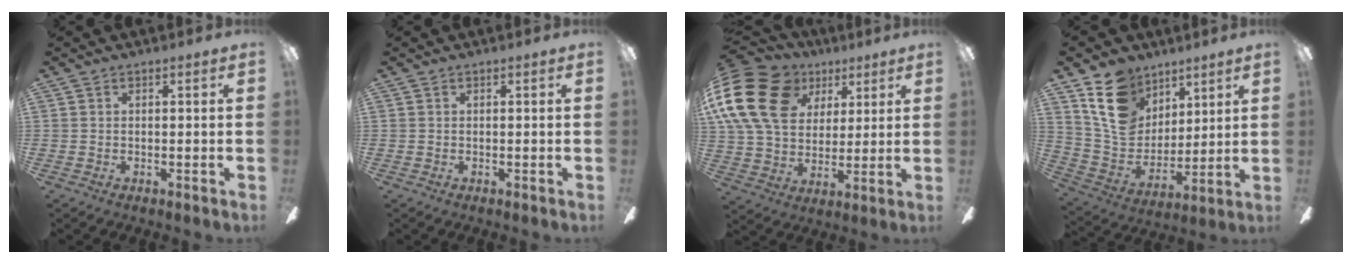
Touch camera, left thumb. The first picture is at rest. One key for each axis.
{"total": 0.0}
{"total": 22.1, "fx": 8.3, "fy": 16.2, "fz": 12.5, "tx": -0.262, "ty": -0.018, "tz": 0.150}
{"total": 16.7, "fx": 9.8, "fy": 12.2, "fz": 6.0, "tx": -0.115, "ty": -0.049, "tz": 0.196}